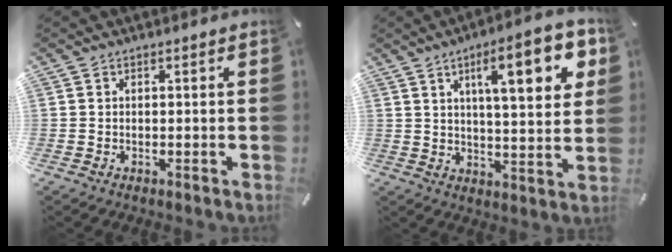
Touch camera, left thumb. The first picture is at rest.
{"total": 16.1, "force": [6.8, 4.8, 13.8], "torque": [-0.198, -0.020, 0.098]}